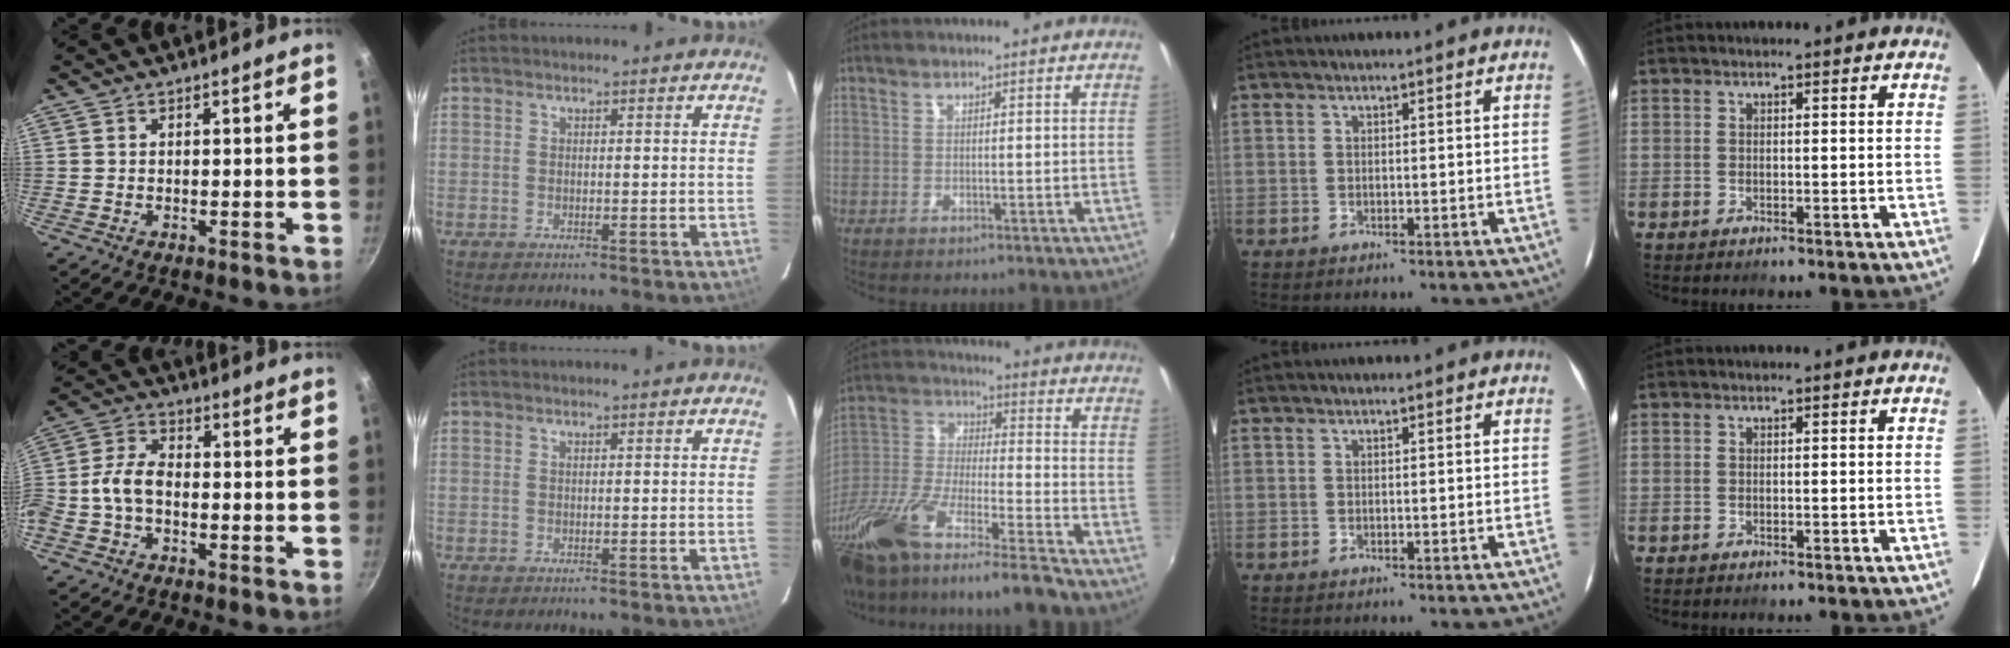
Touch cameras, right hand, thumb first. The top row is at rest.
{"thumb": {"total": 6.9, "force": [-2.1, 4.0, 5.2], "torque": [-0.110, 0.034, -0.053]}, "middle": {"total": 25.2, "force": [-18.7, 2.6, 16.6], "torque": [-0.310, -0.063, -0.340]}}